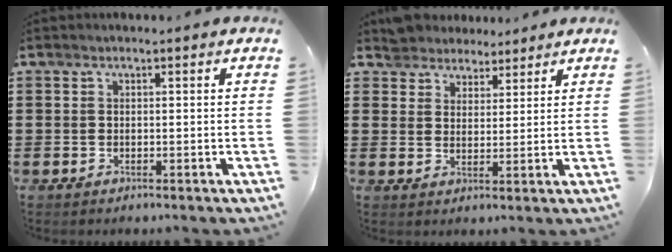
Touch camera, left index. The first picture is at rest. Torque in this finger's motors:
{"motor_torque": [-1.43, 0.71, -0.65, -0.21]}